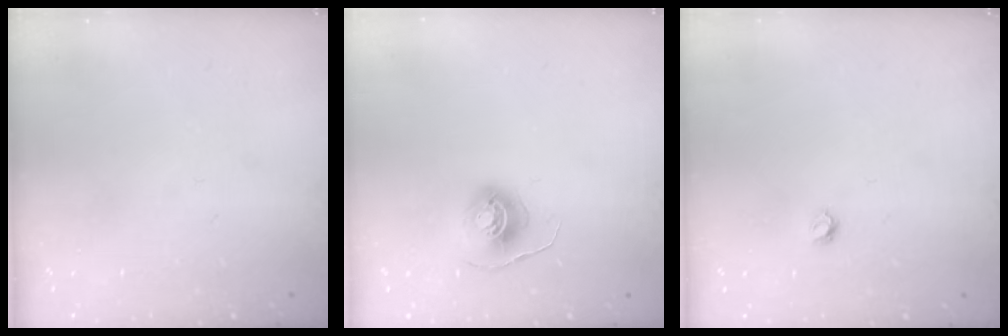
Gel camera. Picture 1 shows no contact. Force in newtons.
{"total": 6.1, "press": 6.1, "slide": 0.5}
{"total": 3.7, "press": 3.6, "slide": 0.4}